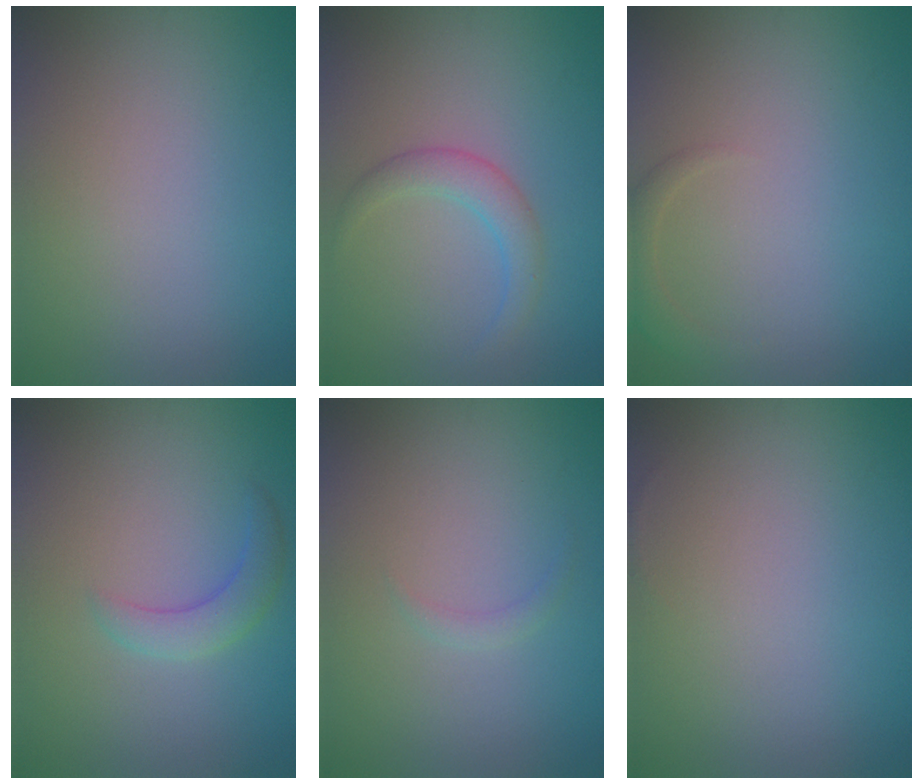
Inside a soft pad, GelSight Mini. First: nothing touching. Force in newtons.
{"total": 2.4, "press": 2.4, "slide": 0.1}
{"total": 1.5, "press": 1.5, "slide": 0.2}
{"total": 2.4, "press": 2.4, "slide": 0.1}
{"total": 0.8, "press": 0.8, "slide": 0.0}
{"total": 0.0}